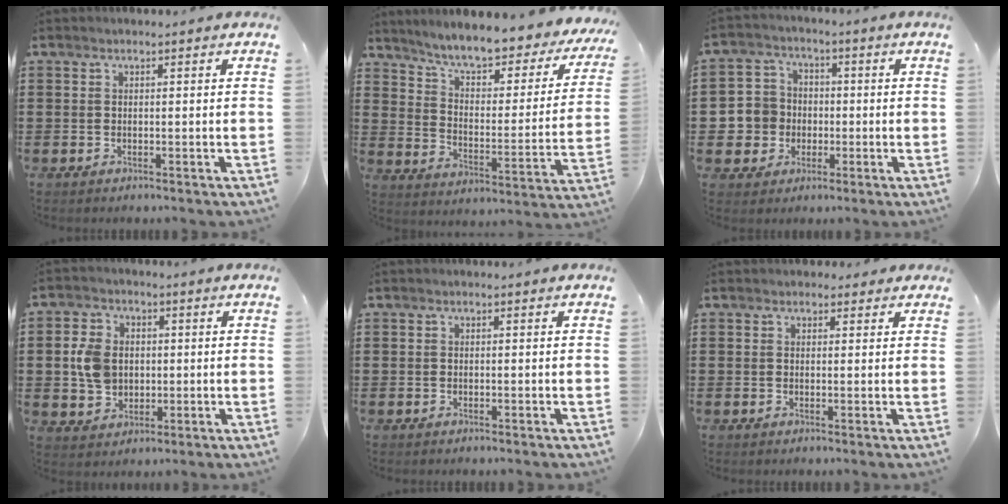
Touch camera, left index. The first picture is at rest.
{"total": 6.9, "force": [6.1, 0.6, 3.2], "torque": [-0.080, -0.047, 0.097]}
{"total": 6.0, "force": [-0.9, 5.9, 0.6], "torque": [-0.043, 0.011, -0.016]}
{"total": 6.3, "force": [0.1, 5.2, 3.6], "torque": [-0.094, 0.012, -0.001]}
{"total": 0.0}
{"total": 1.7, "force": [1.4, 1.0, 0.1], "torque": [0.001, 0.002, 0.026]}